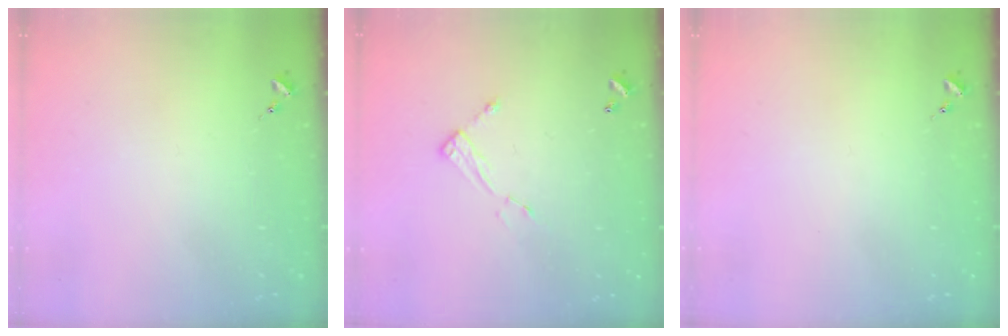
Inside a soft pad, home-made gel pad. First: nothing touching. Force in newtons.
{"total": 6.6, "press": 6.6, "slide": 0.2}
{"total": 0.0}